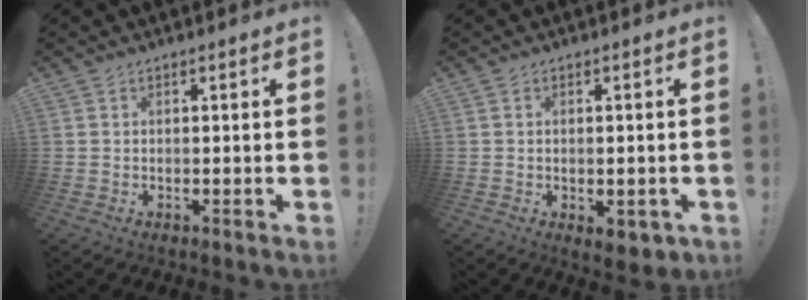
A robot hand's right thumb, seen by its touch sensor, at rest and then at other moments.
{"total": 3.4, "force": [-0.6, 1.7, 2.9], "torque": [-0.038, 0.003, -0.003]}